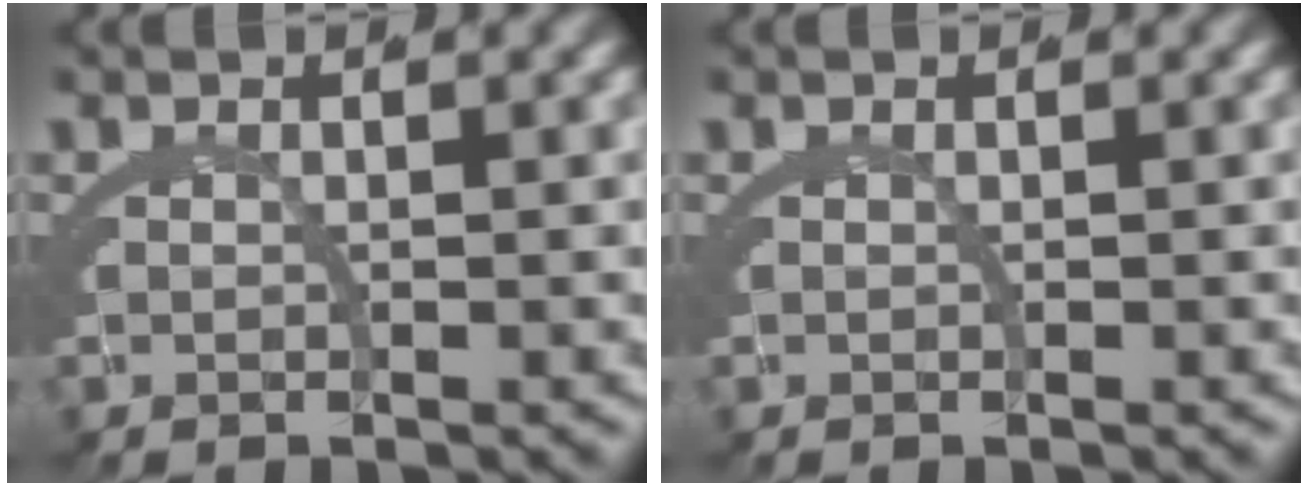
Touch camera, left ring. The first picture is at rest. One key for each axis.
{"total": 0.0}